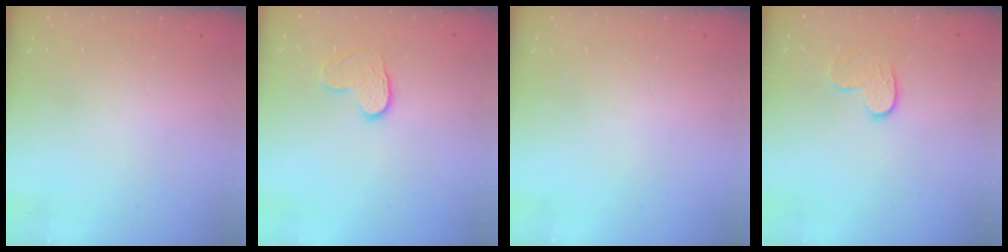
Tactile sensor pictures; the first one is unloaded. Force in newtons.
{"total": 8.8, "press": 8.8, "slide": 0.7}
{"total": 0.0}
{"total": 8.0, "press": 8.0, "slide": 0.4}